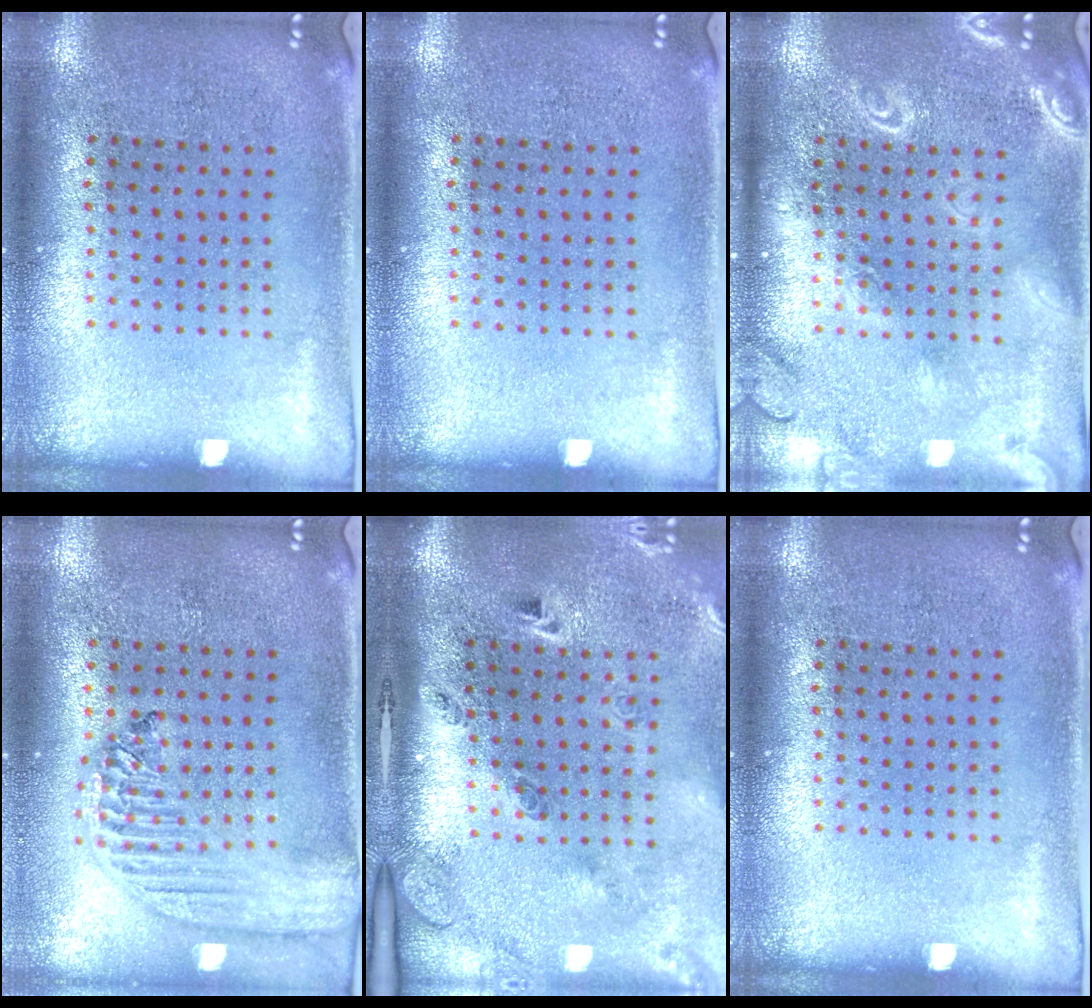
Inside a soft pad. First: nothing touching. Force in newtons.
{"total": 0.0}
{"total": 2.1, "press": 2.1, "slide": 0.2}
{"total": 2.3, "press": 2.0, "slide": 1.2}
{"total": 3.0, "press": 1.9, "slide": 2.2}
{"total": 0.0}